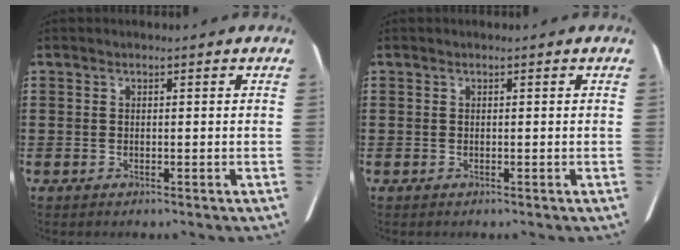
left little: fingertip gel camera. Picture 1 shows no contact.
{"total": 0.0}